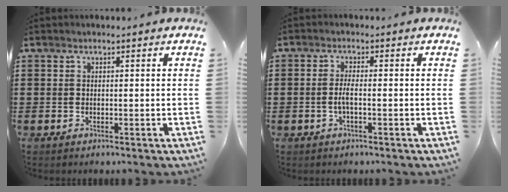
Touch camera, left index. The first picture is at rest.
{"total": 2.3, "force": [-0.7, 0.3, 2.1], "torque": [-0.056, -0.004, -0.019]}